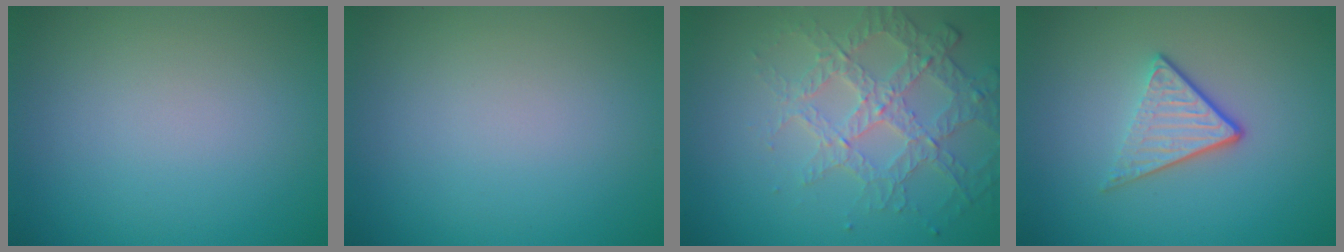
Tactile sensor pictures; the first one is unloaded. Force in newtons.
{"total": 0.0}
{"total": 3.8, "press": 3.5, "slide": 1.3}
{"total": 3.6, "press": 2.6, "slide": 2.5}